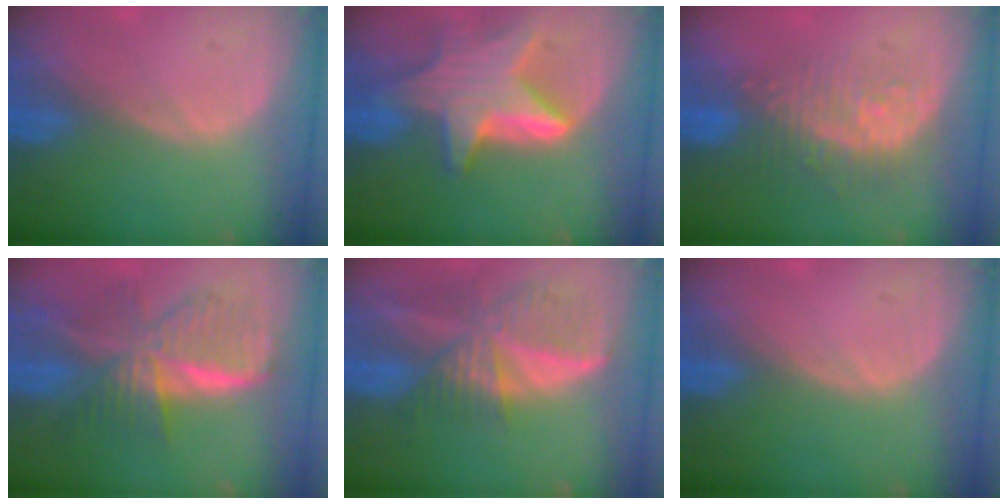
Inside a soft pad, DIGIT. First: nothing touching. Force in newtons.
{"total": 9.5, "press": 9.5, "slide": 0.6}
{"total": 9.0, "press": 8.1, "slide": 3.9}
{"total": 9.4, "press": 9.4, "slide": 0.5}
{"total": 9.3, "press": 8.1, "slide": 4.6}
{"total": 0.0}